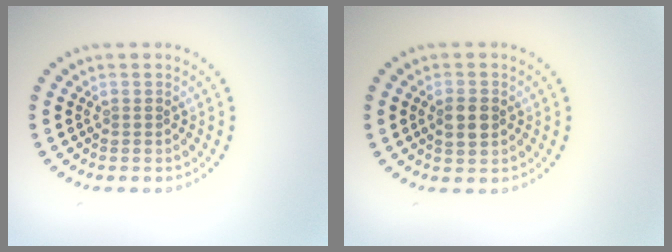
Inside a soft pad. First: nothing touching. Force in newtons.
{"total": 2.2, "press": 2.2, "slide": 0.2}